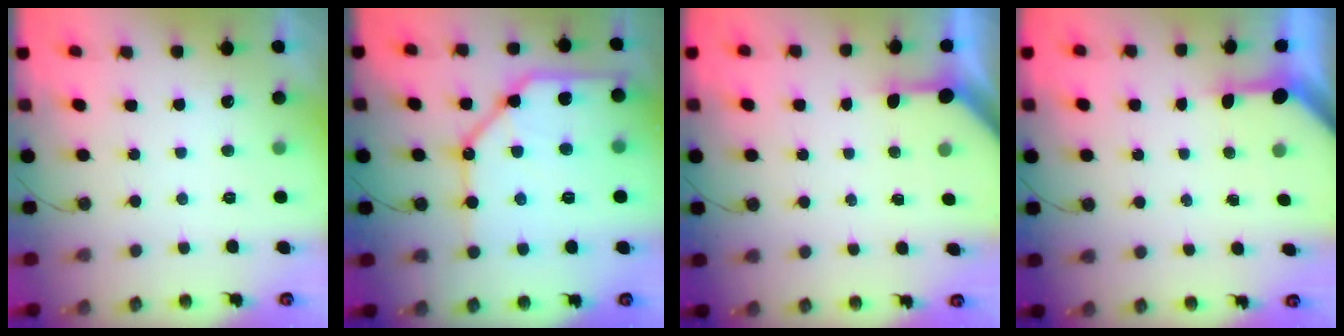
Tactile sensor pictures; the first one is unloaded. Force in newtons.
{"total": 20.4, "press": 20.2, "slide": 2.5}
{"total": 3.4, "press": 3.4, "slide": 0.4}
{"total": 3.4, "press": 3.4, "slide": 0.3}